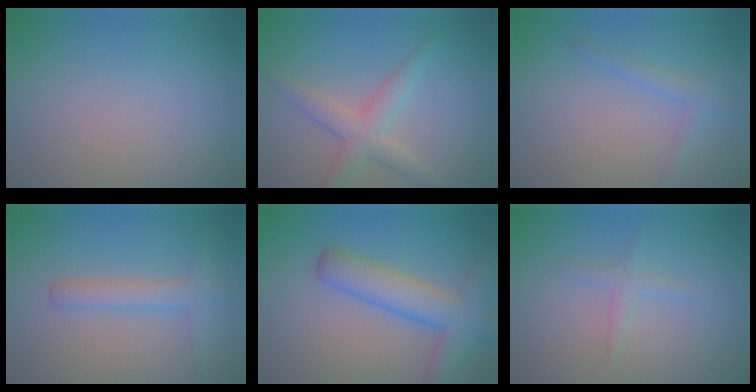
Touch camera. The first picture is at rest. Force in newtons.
{"total": 3.2, "press": 3.2, "slide": 0.1}
{"total": 1.4, "press": 1.4, "slide": 0.1}
{"total": 2.5, "press": 2.5, "slide": 0.1}
{"total": 6.0, "press": 5.9, "slide": 0.3}
{"total": 1.2, "press": 1.2, "slide": 0.1}